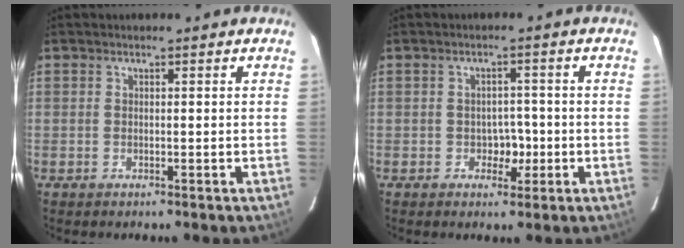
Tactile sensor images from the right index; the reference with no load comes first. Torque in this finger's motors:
{"motor_torque": [0.37, 0.23, 0.07, 0.01]}